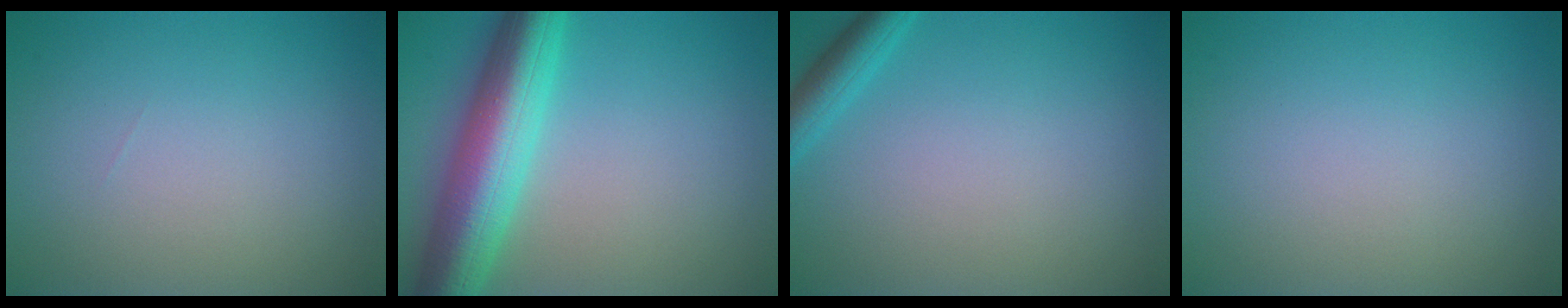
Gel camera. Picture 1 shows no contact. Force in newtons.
{"total": 9.1, "press": 9.0, "slide": 0.5}
{"total": 2.4, "press": 2.4, "slide": 0.2}
{"total": 0.0}